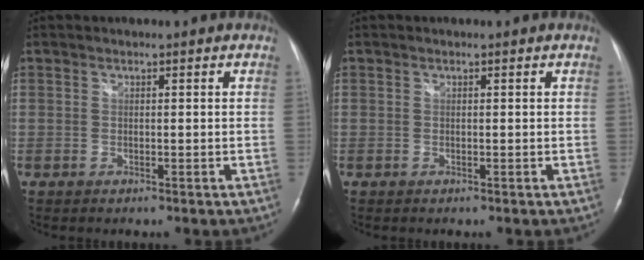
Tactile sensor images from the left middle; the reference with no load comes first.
{"total": 0.0}